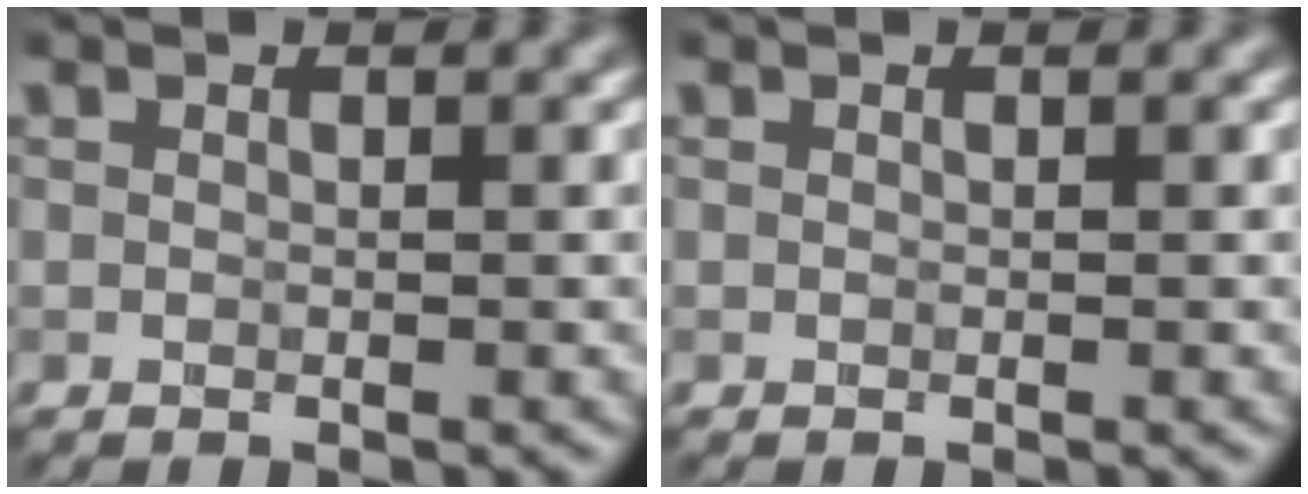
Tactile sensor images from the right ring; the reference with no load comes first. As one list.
[{"total": 0.0}]